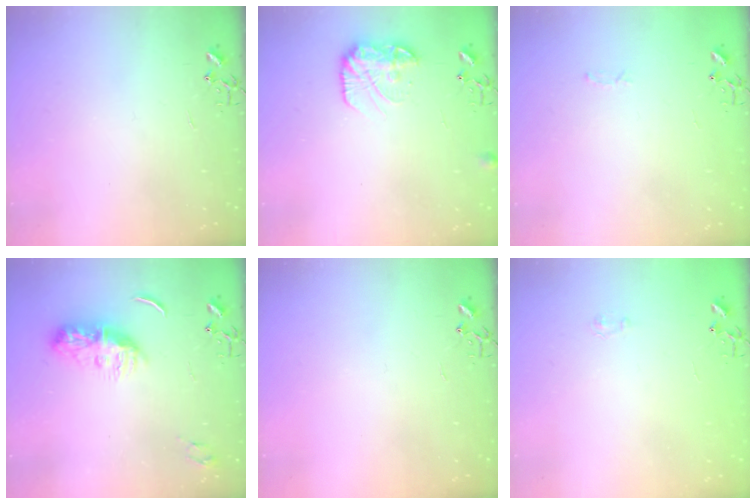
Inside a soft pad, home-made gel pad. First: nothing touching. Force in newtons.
{"total": 11.5, "press": 11.4, "slide": 0.6}
{"total": 2.8, "press": 2.8, "slide": 0.4}
{"total": 9.4, "press": 9.4, "slide": 0.4}
{"total": 0.0}
{"total": 4.1, "press": 4.0, "slide": 0.7}